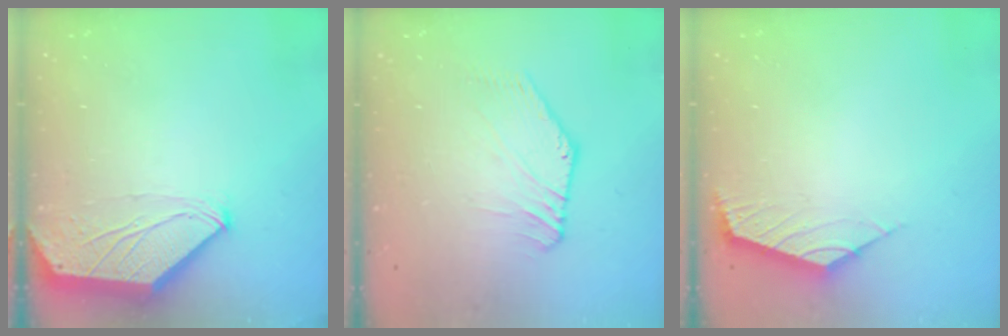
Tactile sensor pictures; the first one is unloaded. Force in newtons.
{"total": 2.9, "press": 2.9, "slide": 0.1}
{"total": 2.4, "press": 2.3, "slide": 0.6}